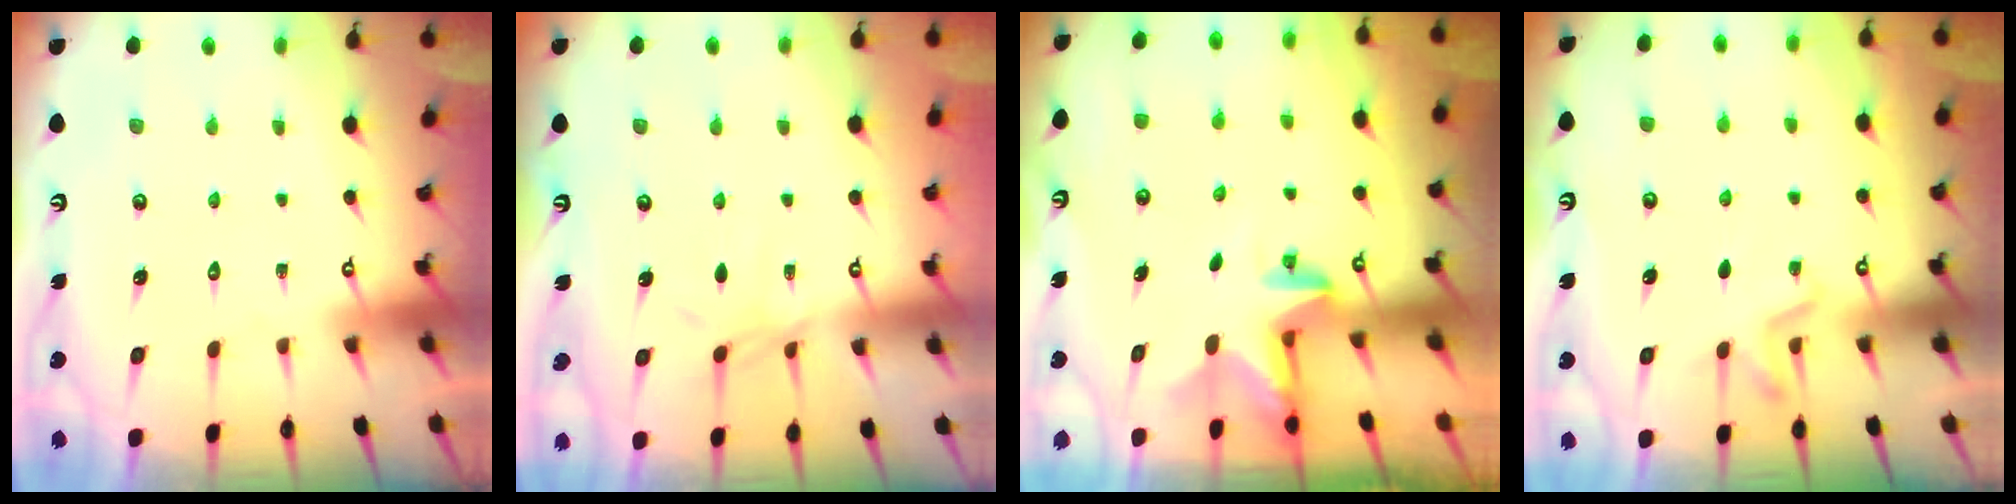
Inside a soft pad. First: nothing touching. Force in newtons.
{"total": 3.9, "press": 3.9, "slide": 0.6}
{"total": 2.9, "press": 2.9, "slide": 0.2}
{"total": 4.3, "press": 4.0, "slide": 1.6}